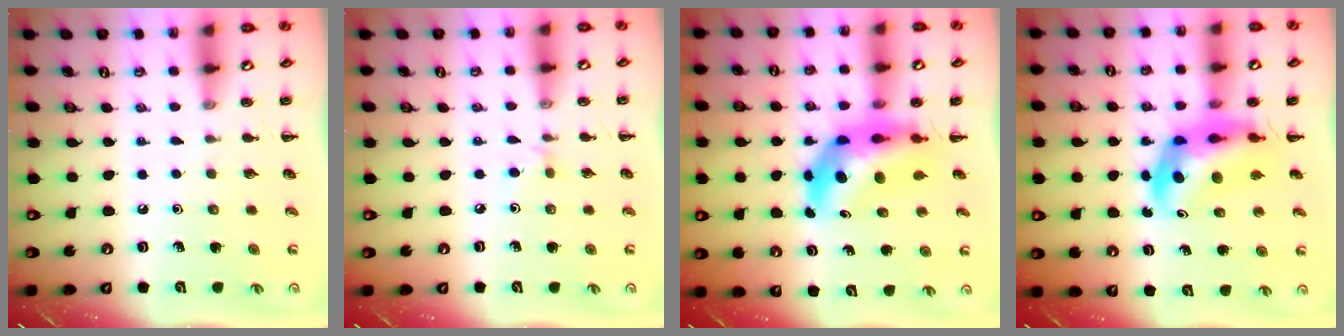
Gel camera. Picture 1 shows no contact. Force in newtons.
{"total": 3.1, "press": 2.9, "slide": 1.1}
{"total": 8.0, "press": 7.5, "slide": 2.8}
{"total": 9.0, "press": 8.6, "slide": 2.8}